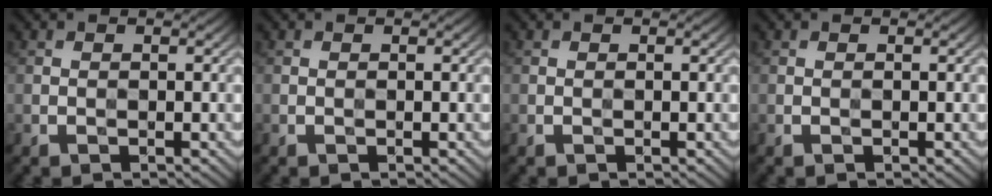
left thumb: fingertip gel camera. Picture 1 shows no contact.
{"total": 0.0}
{"total": 0.0}
{"total": 0.0}